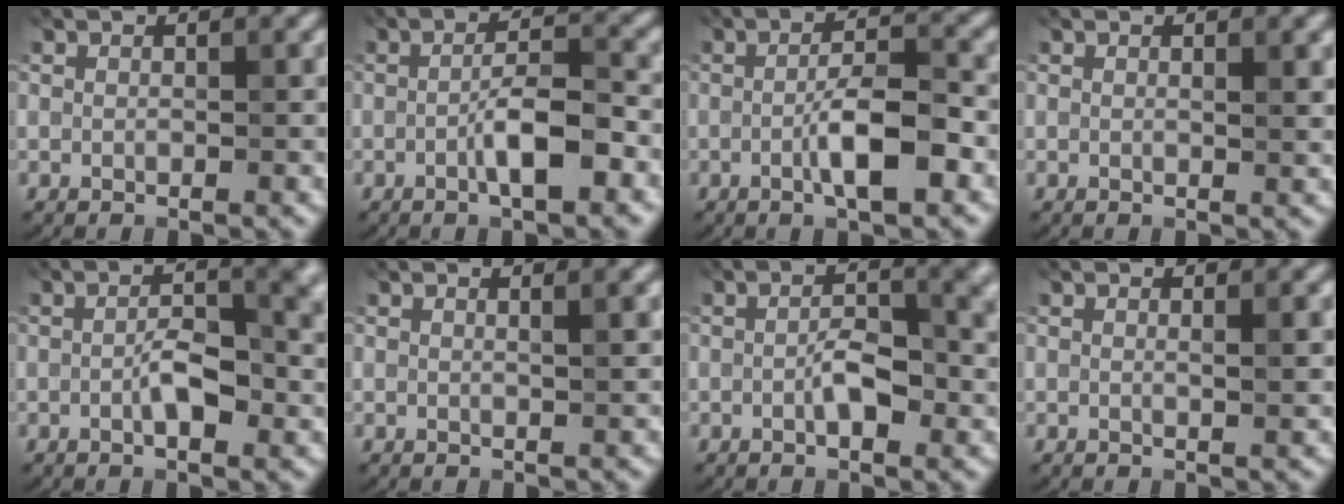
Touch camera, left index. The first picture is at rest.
{"total": 4.1, "force": [-1.4, 0.5, 3.8], "torque": [-0.072, 0.013, -0.029]}
{"total": 4.6, "force": [-1.4, 0.7, 4.3], "torque": [-0.079, 0.010, -0.028]}
{"total": 1.2, "force": [0.5, 0.3, 1.1], "torque": [-0.017, 0.001, 0.010]}
{"total": 4.5, "force": [-0.6, 1.4, 4.2], "torque": [-0.082, 0.004, -0.012]}
{"total": 1.4, "force": [0.7, 0.0, 1.3], "torque": [-0.021, 0.007, 0.009]}
{"total": 3.9, "force": [-0.6, 1.3, 3.6], "torque": [-0.070, 0.004, -0.011]}
{"total": 1.2, "force": [0.4, 0.0, 1.1], "torque": [-0.021, 0.001, 0.006]}